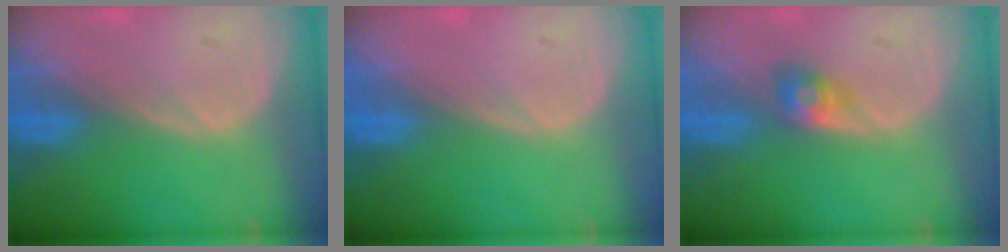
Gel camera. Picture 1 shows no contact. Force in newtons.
{"total": 0.0}
{"total": 2.9, "press": 2.7, "slide": 1.1}